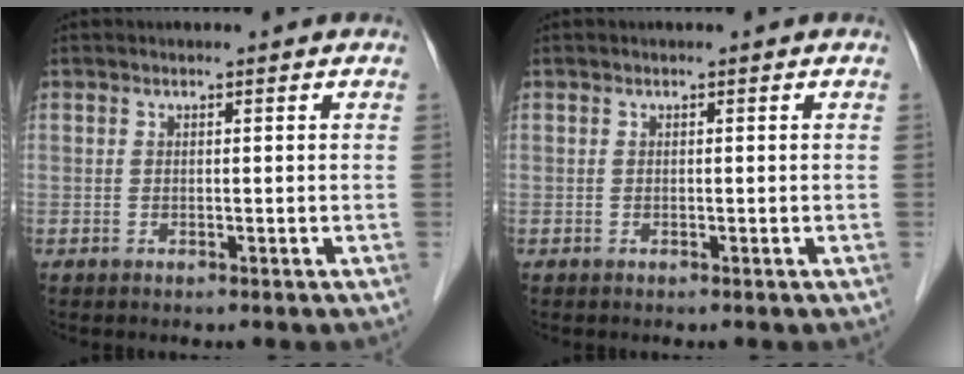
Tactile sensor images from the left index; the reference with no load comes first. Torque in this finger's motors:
{"motor_torque": [0.00, 0.00, 0.01, 0.00]}